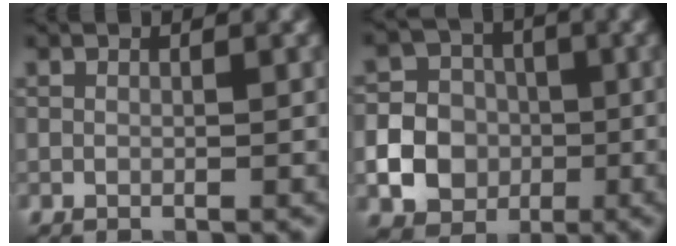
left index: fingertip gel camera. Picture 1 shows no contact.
{"total": 11.1, "force": [-2.5, 10.3, 3.1], "torque": [-0.073, -0.015, -0.060]}